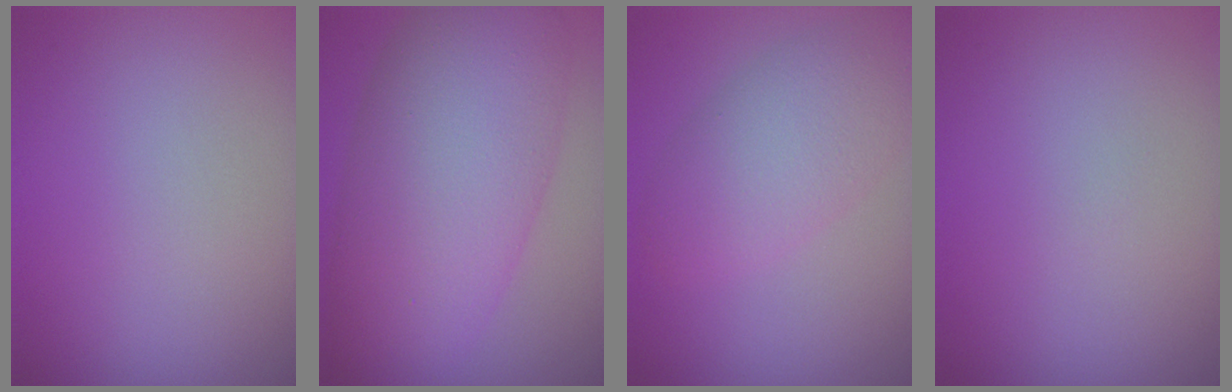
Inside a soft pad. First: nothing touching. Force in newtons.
{"total": 11.2, "press": 11.2, "slide": 0.3}
{"total": 5.2, "press": 5.2, "slide": 0.2}
{"total": 0.0}